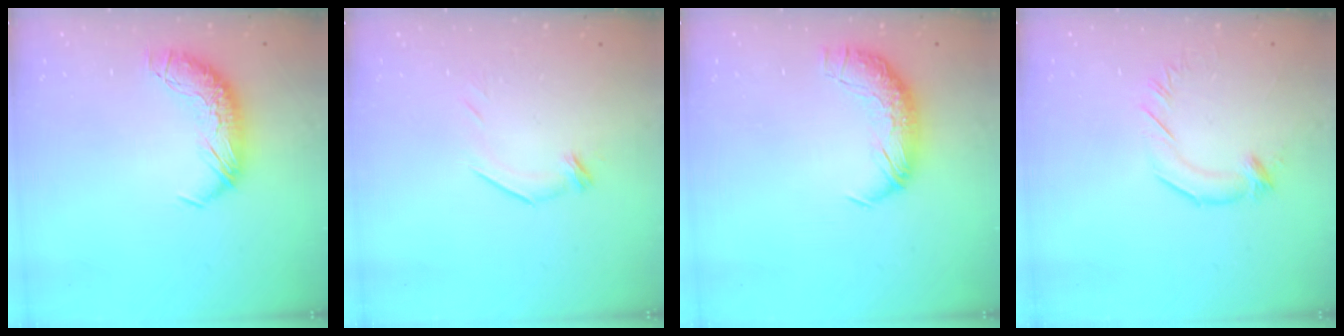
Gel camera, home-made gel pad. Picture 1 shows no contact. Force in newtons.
{"total": 4.6, "press": 4.4, "slide": 1.2}
{"total": 2.4, "press": 1.1, "slide": 2.2}
{"total": 3.0, "press": 3.0, "slide": 0.5}